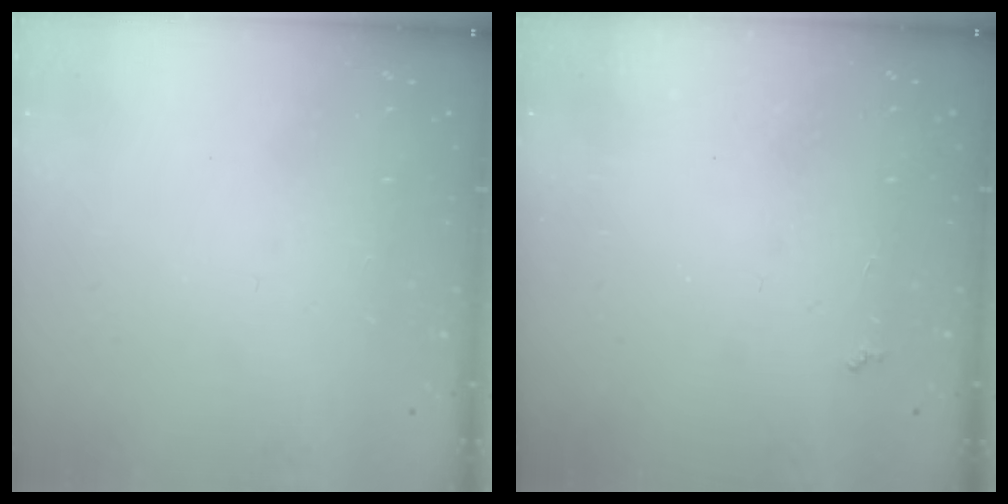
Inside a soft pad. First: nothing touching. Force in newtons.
{"total": 2.7, "press": 2.6, "slide": 0.4}